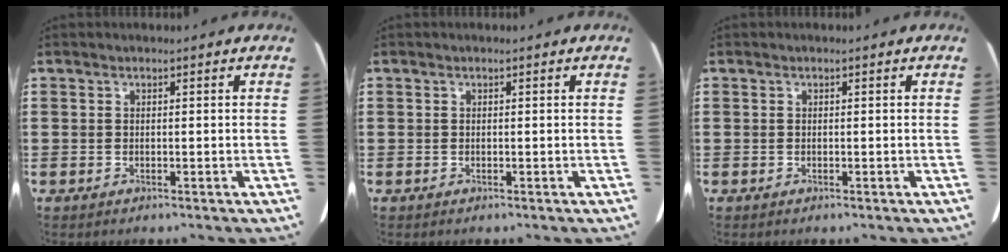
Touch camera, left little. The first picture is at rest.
{"total": 0.0}
{"total": 0.0}